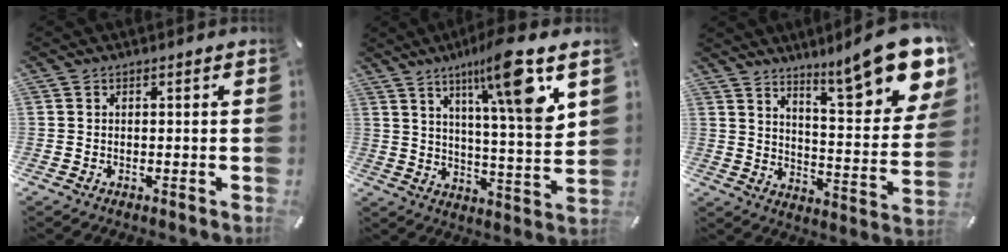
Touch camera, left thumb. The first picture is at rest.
{"total": 16.2, "force": [9.4, 2.2, 13.0], "torque": [-0.204, -0.049, 0.140]}
{"total": 17.5, "force": [13.2, 3.9, 10.7], "torque": [-0.156, -0.109, 0.216]}